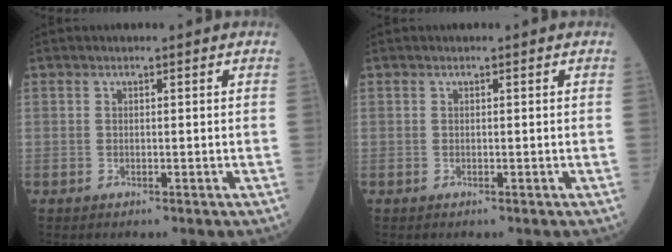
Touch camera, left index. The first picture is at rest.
{"total": 0.0}